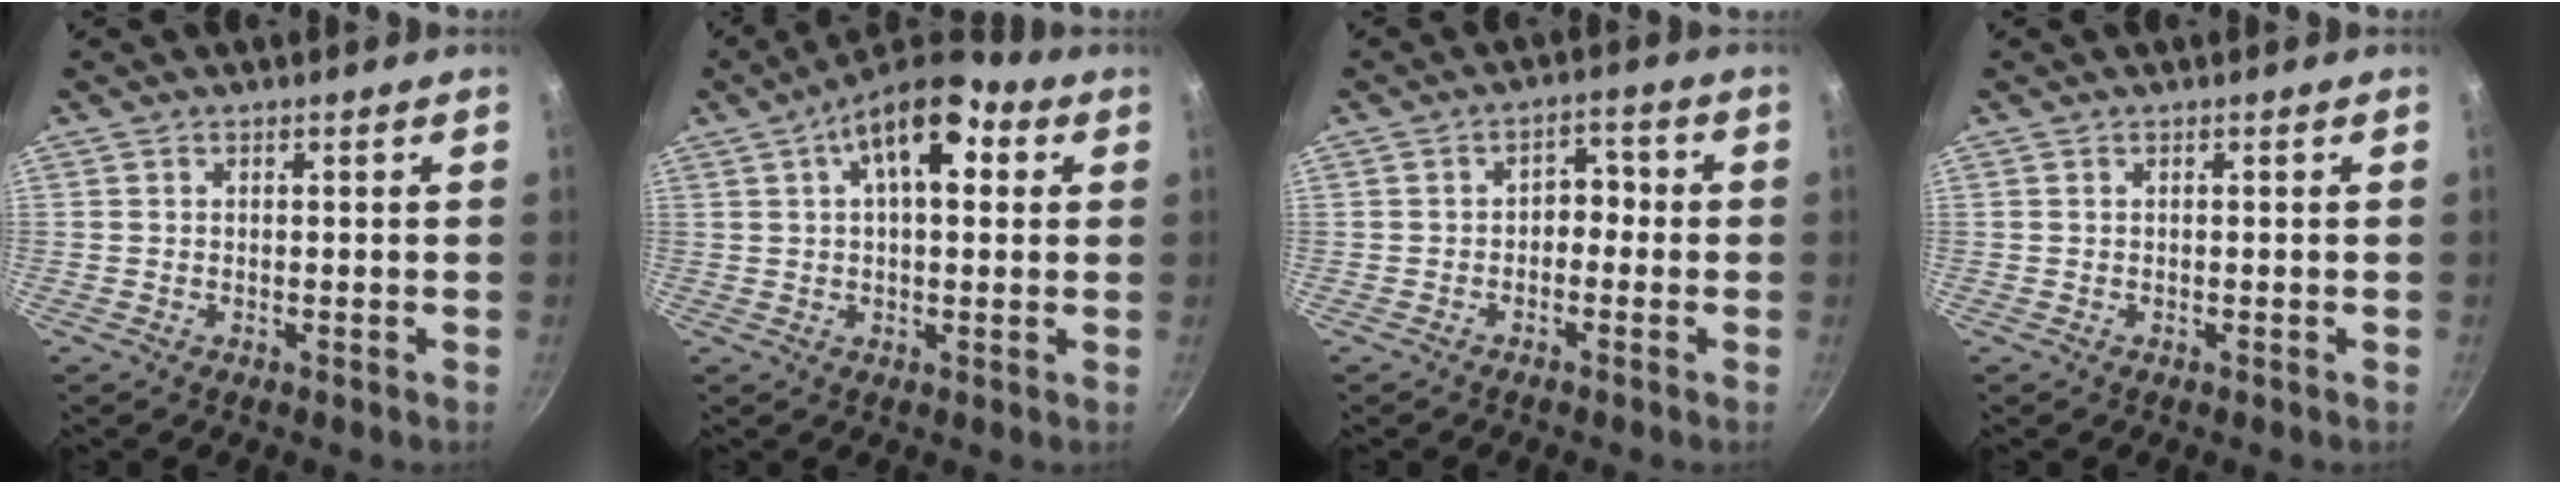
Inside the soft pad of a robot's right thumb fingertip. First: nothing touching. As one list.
[{"total": 13.4, "force": [4.4, 6.7, 10.7], "torque": [-0.134, 0.016, 0.056]}, {"total": 3.9, "force": [-0.8, 2.9, 2.5], "torque": [-0.003, 0.018, -0.022]}, {"total": 0.0}]